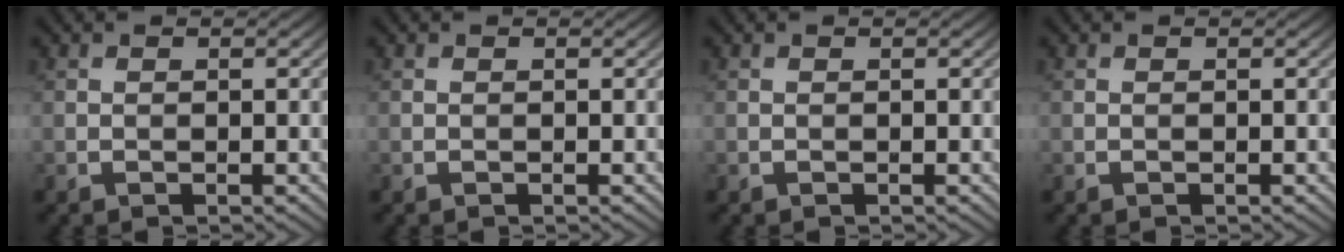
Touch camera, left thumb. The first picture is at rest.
{"total": 0.0}
{"total": 0.0}
{"total": 0.0}